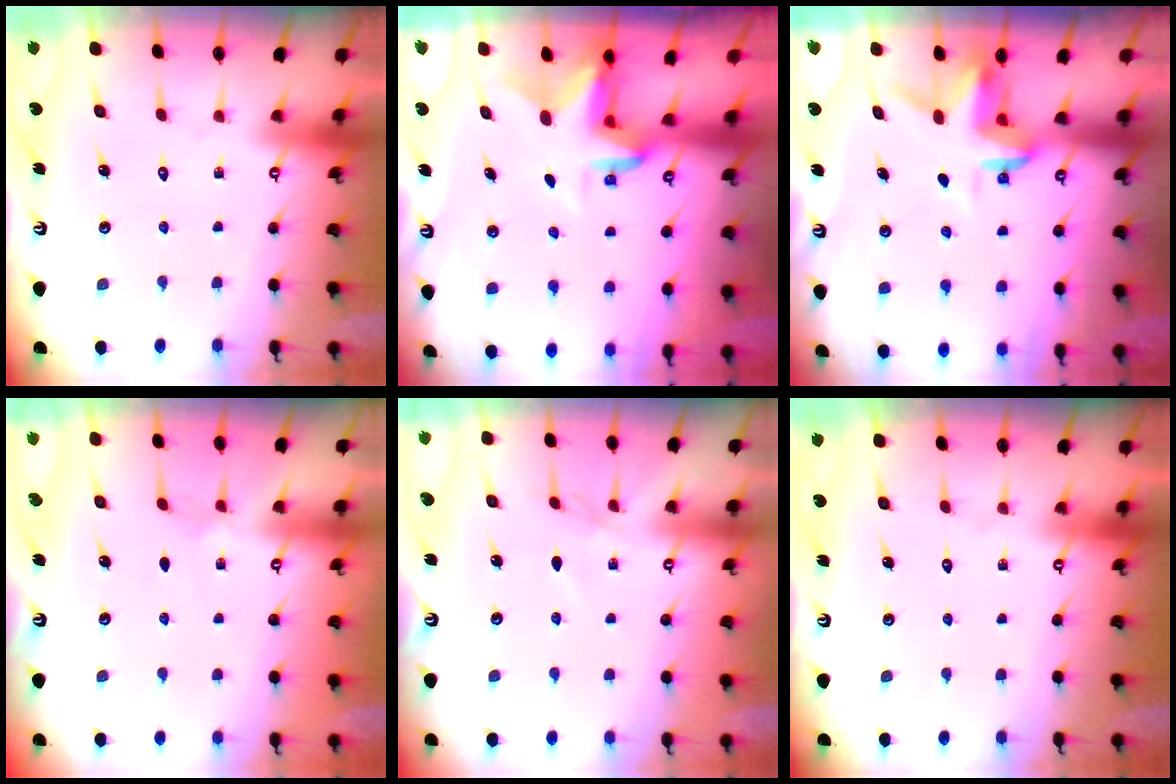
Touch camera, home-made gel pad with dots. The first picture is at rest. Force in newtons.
{"total": 3.1, "press": 3.1, "slide": 0.4}
{"total": 3.4, "press": 3.4, "slide": 0.3}
{"total": 0.7, "press": 0.6, "slide": 0.3}
{"total": 4.4, "press": 4.3, "slide": 0.6}
{"total": 0.0}